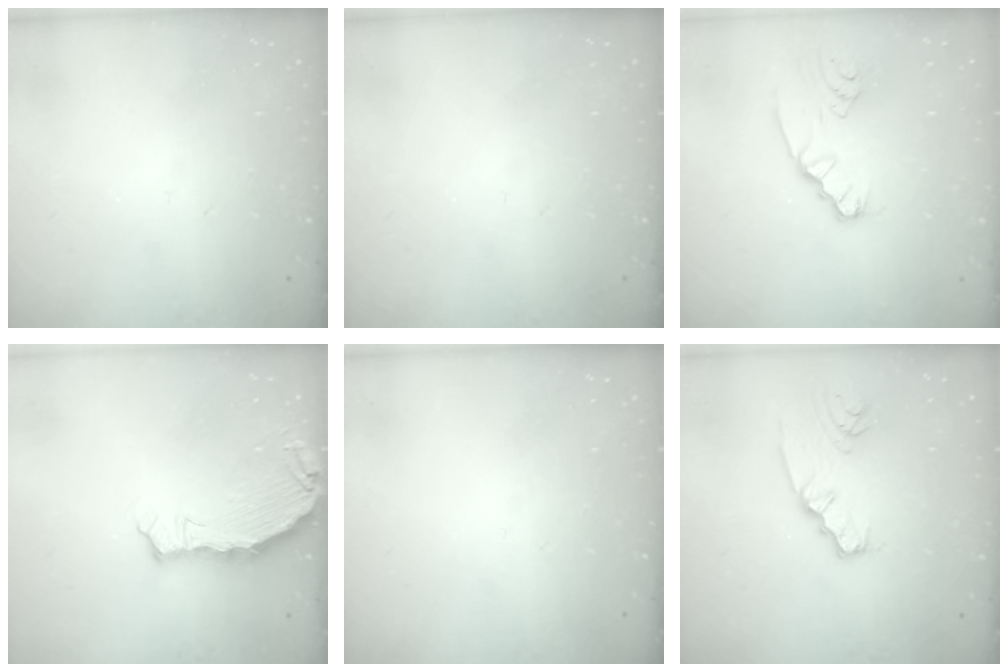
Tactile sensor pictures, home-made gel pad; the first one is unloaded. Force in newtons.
{"total": 0.0}
{"total": 2.8, "press": 2.8, "slide": 0.3}
{"total": 6.6, "press": 5.3, "slide": 4.0}
{"total": 0.0}
{"total": 4.5, "press": 4.4, "slide": 0.7}